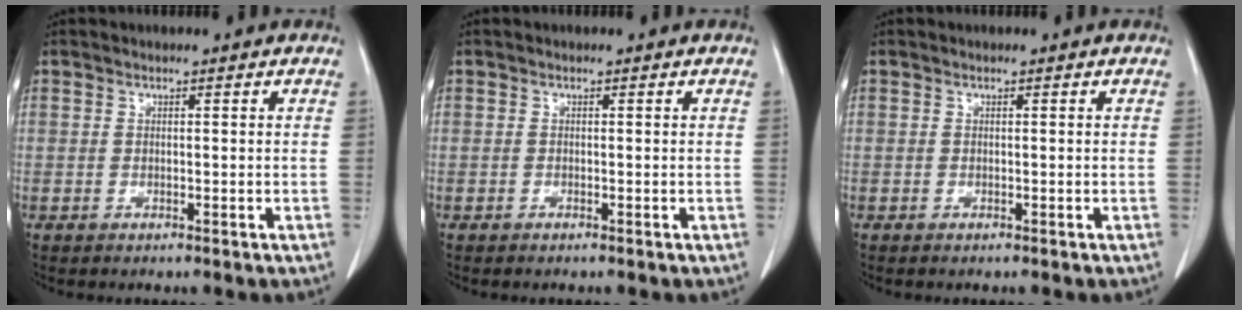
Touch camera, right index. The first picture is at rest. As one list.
[{"total": 0.0}, {"total": 0.0}]